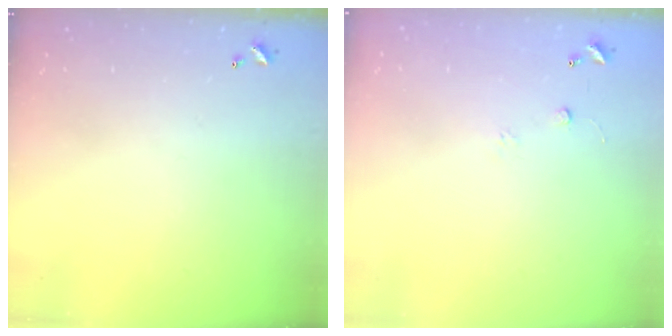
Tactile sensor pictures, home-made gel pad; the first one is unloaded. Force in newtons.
{"total": 6.6, "press": 6.6, "slide": 0.6}